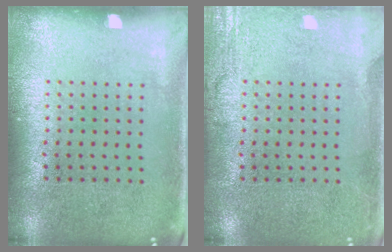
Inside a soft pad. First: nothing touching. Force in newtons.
{"total": 2.6, "press": 2.6, "slide": 0.3}